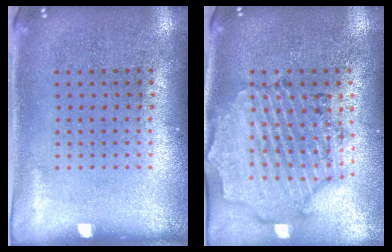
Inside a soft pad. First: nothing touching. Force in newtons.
{"total": 1.7, "press": 1.7, "slide": 0.3}